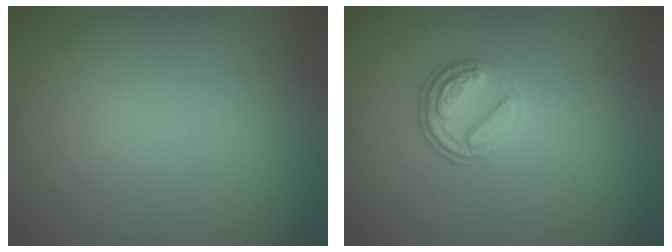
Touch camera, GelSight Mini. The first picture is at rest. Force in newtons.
{"total": 2.8, "press": 2.6, "slide": 1.1}